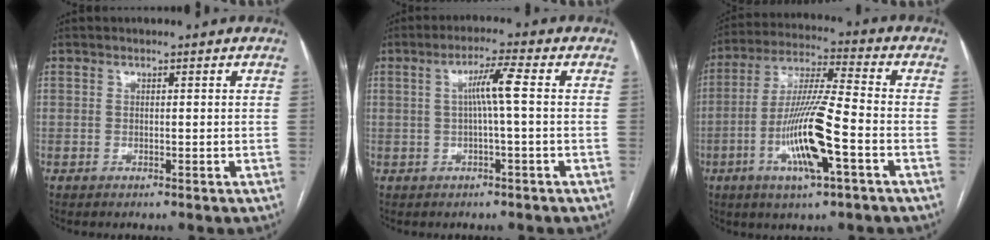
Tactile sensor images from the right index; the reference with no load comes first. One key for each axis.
{"total": 4.7, "fx": 0.4, "fy": -0.5, "fz": 4.7, "tx": -0.083, "ty": 0.011, "tz": 0.009}
{"total": 13.6, "fx": -4.5, "fy": 1.0, "fz": 12.8, "tx": -0.250, "ty": -0.005, "tz": -0.082}